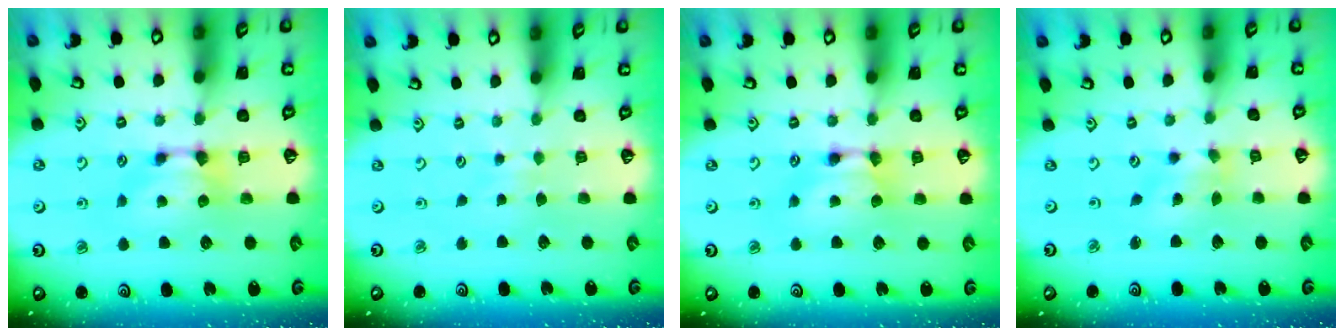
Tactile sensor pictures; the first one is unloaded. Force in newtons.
{"total": 3.3, "press": 3.3, "slide": 0.4}
{"total": 1.5, "press": 1.5, "slide": 0.2}
{"total": 1.7, "press": 1.3, "slide": 1.0}